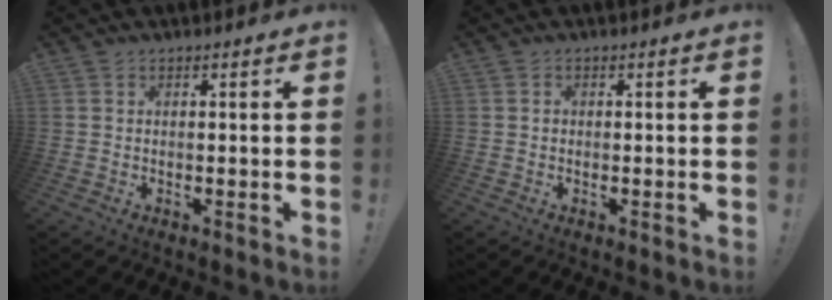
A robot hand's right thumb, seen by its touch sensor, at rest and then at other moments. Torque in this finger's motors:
{"motor_torque": [-0.08, 0.04, 0.14, -0.09, -0.03]}